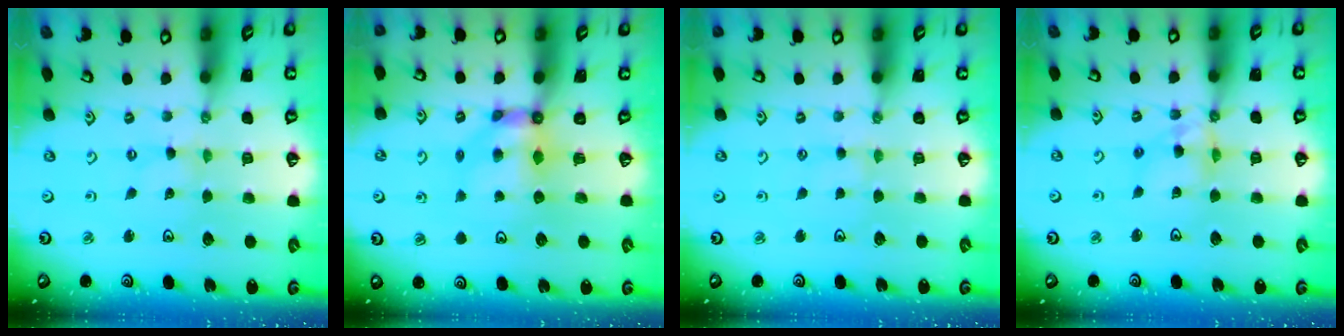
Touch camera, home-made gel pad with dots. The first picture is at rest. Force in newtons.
{"total": 5.7, "press": 5.7, "slide": 0.2}
{"total": 2.2, "press": 2.2, "slide": 0.4}
{"total": 9.2, "press": 9.2, "slide": 0.7}